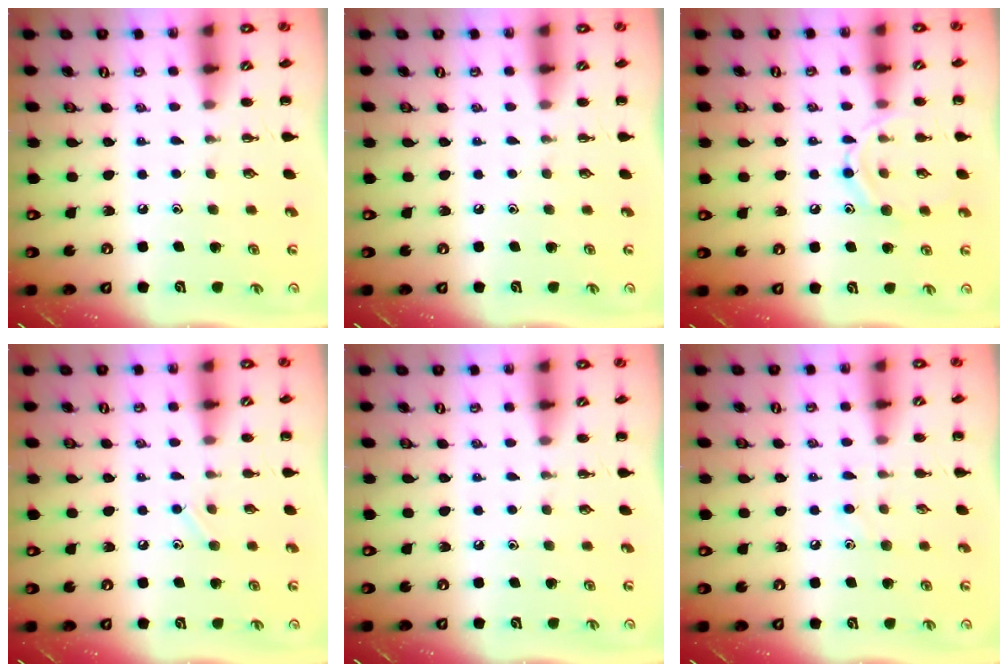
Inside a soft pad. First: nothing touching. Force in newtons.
{"total": 0.0}
{"total": 9.9, "press": 9.9, "slide": 1.0}
{"total": 6.1, "press": 5.8, "slide": 1.9}
{"total": 0.0}
{"total": 5.0, "press": 4.8, "slide": 1.3}